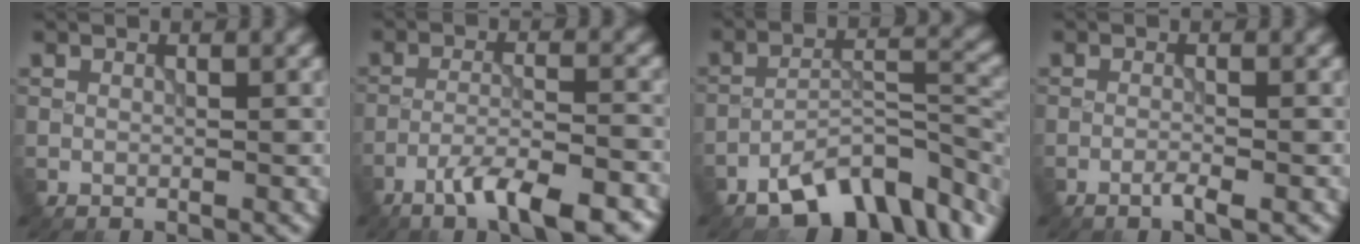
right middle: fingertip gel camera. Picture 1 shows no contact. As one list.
[{"total": 7.7, "force": [-5.3, 1.7, 5.4], "torque": [-0.089, 0.003, -0.086]}, {"total": 9.5, "force": [-6.7, 3.7, 5.7], "torque": [-0.077, -0.005, -0.115]}, {"total": 1.3, "force": [-0.8, 0.1, 1.0], "torque": [-0.017, 0.001, -0.019]}]